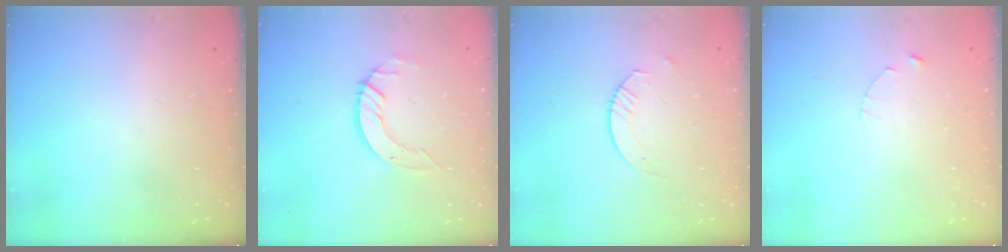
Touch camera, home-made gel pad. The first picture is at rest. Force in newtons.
{"total": 6.1, "press": 6.1, "slide": 0.5}
{"total": 4.5, "press": 4.5, "slide": 0.5}
{"total": 1.0, "press": 1.0, "slide": 0.2}